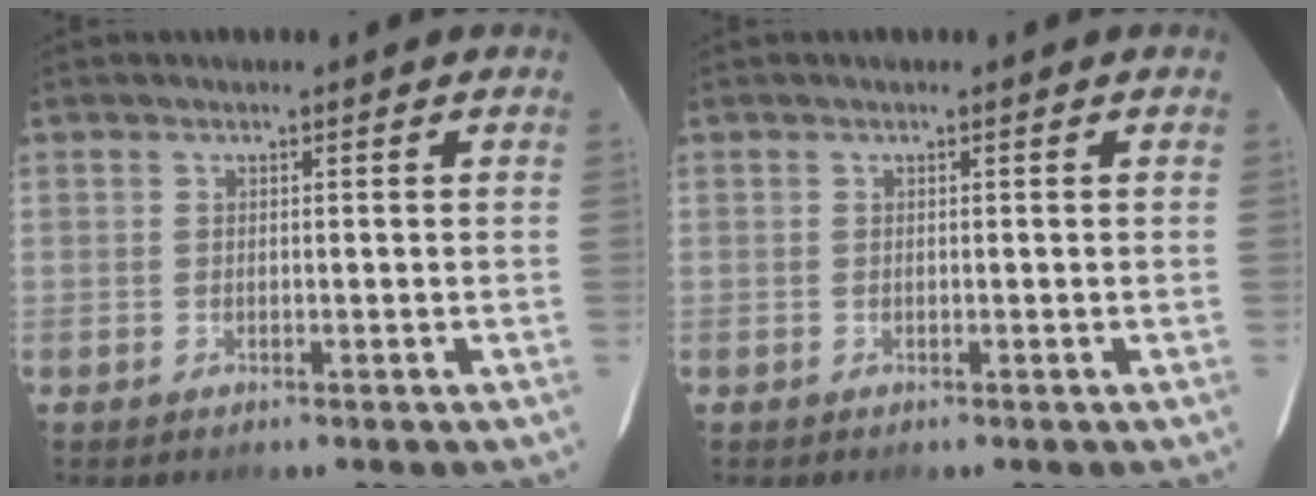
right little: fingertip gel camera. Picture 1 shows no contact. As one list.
[{"total": 0.0}]